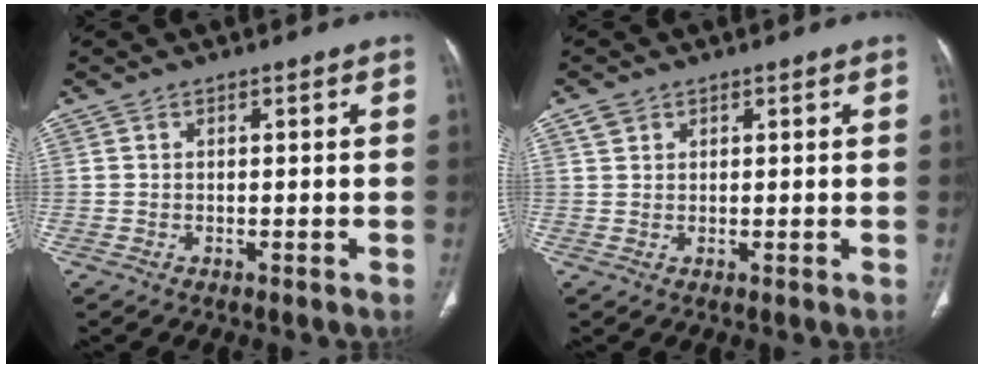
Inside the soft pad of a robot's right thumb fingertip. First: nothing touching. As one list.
[{"total": 1.9, "force": [1.1, 1.4, 0.6], "torque": [-0.005, 0.001, 0.019]}]